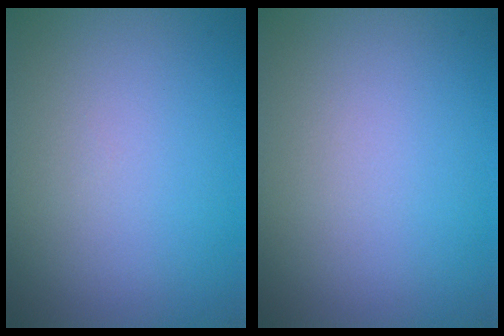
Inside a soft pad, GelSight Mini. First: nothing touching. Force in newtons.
{"total": 0.0}